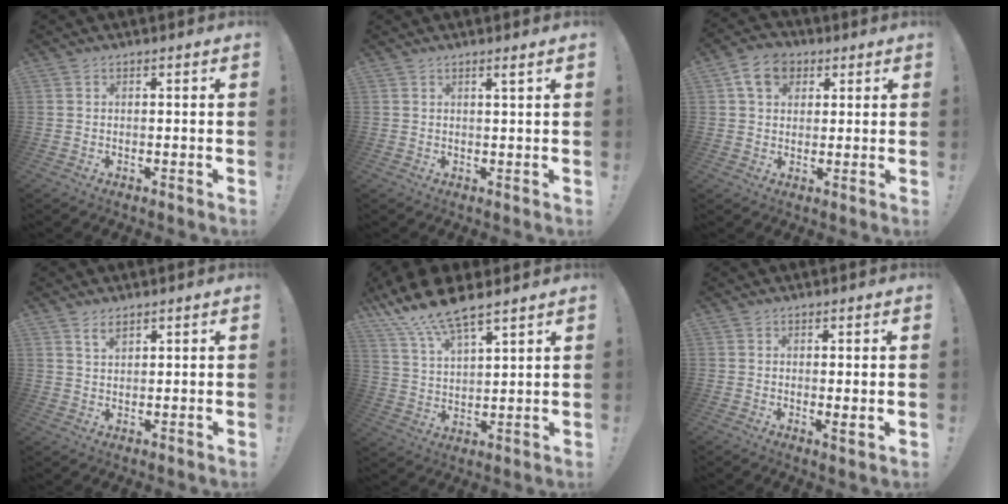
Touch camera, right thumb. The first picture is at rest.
{"total": 2.1, "force": [1.1, -0.5, 1.7], "torque": [-0.034, -0.002, 0.018]}
{"total": 9.0, "force": [3.8, 6.9, 4.3], "torque": [-0.073, 0.000, 0.075]}
{"total": 3.0, "force": [2.1, 1.4, 1.6], "torque": [-0.027, -0.010, 0.038]}
{"total": 12.4, "force": [10.2, 3.0, 6.3], "torque": [-0.135, -0.056, 0.186]}
{"total": 2.4, "force": [0.6, -0.1, 2.3], "torque": [-0.033, -0.007, 0.008]}